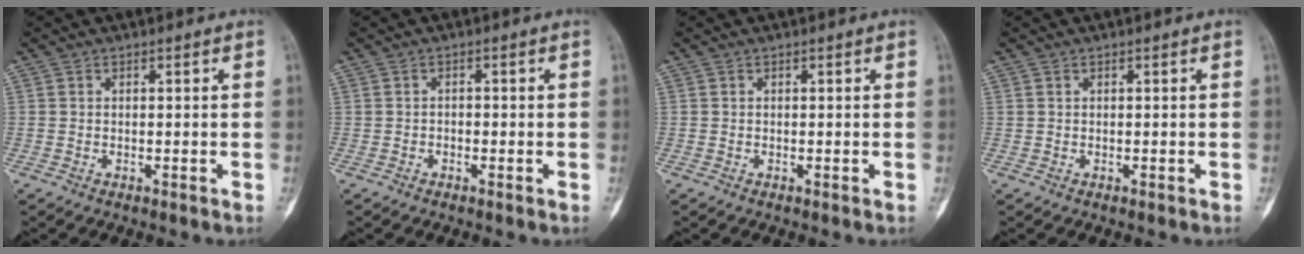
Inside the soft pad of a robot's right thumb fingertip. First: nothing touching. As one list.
[{"total": 0.9, "force": [-0.5, 0.6, 0.4], "torque": [0.001, 0.003, -0.013]}, {"total": 0.0}, {"total": 0.0}]